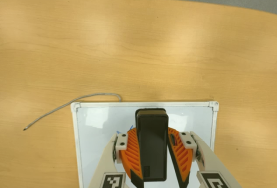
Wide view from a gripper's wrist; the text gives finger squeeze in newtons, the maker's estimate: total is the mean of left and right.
{"total": 10.7, "left": 9.3, "right": 12.0}